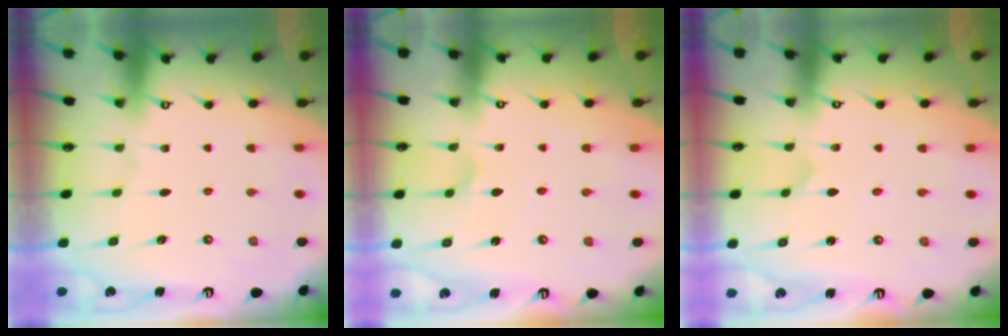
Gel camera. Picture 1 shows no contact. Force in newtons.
{"total": 2.6, "press": 2.6, "slide": 0.3}
{"total": 0.0}